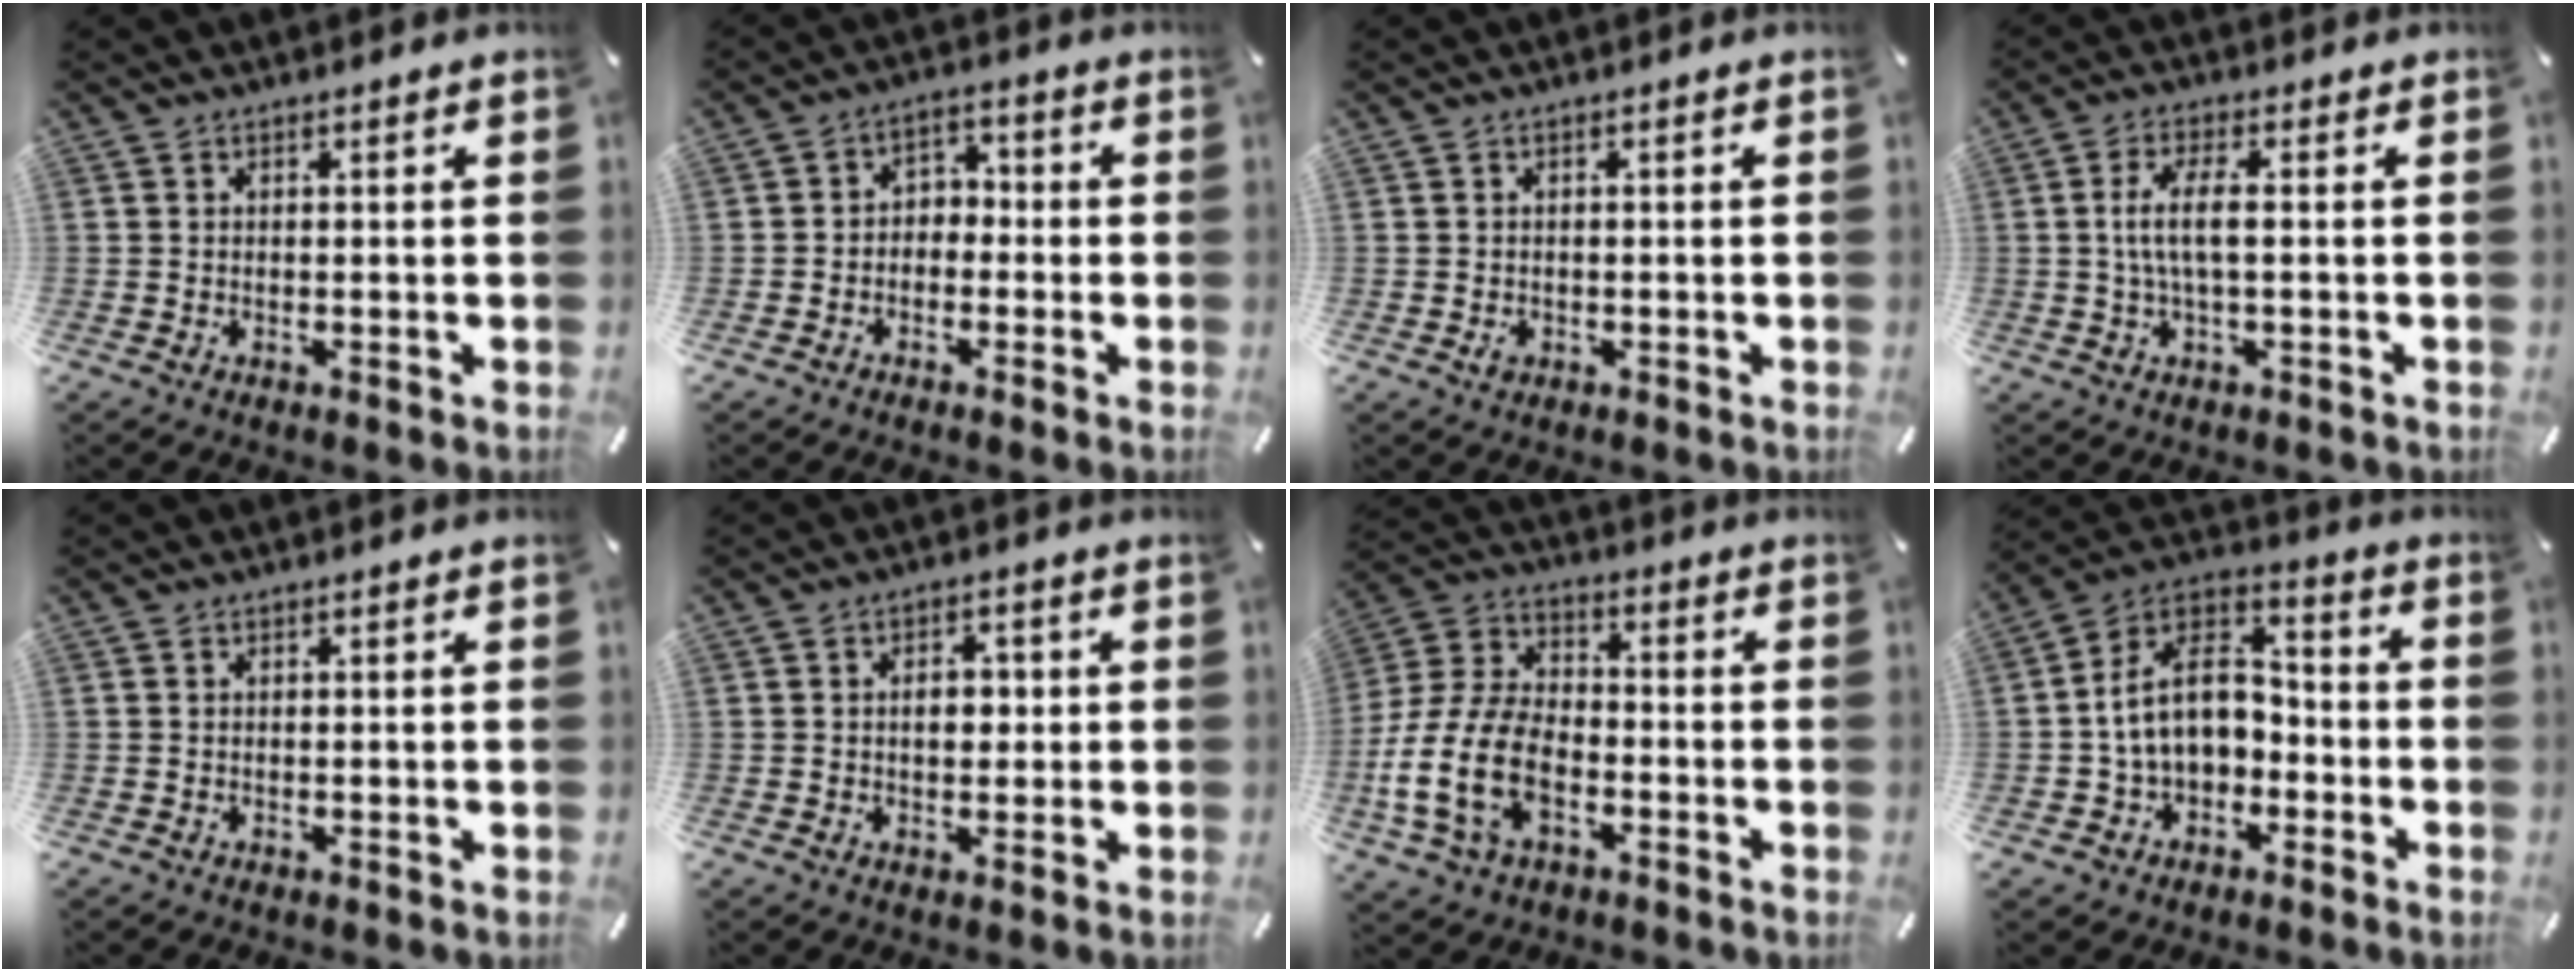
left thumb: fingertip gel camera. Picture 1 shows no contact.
{"total": 4.0, "force": [-2.5, 3.0, 1.0], "torque": [-0.017, 0.014, -0.053]}
{"total": 1.4, "force": [-0.4, 1.1, 0.8], "torque": [-0.014, 0.002, -0.007]}
{"total": 6.9, "force": [0.2, 1.9, 6.6], "torque": [-0.144, -0.003, -0.005]}
{"total": 0.0}
{"total": 4.7, "force": [0.0, 3.2, 3.5], "torque": [-0.035, -0.004, -0.010]}
{"total": 15.5, "force": [-5.9, 9.8, 10.4], "torque": [-0.226, 0.024, -0.107]}
{"total": 13.5, "force": [-2.0, 10.2, 8.6], "torque": [-0.170, 0.025, -0.034]}